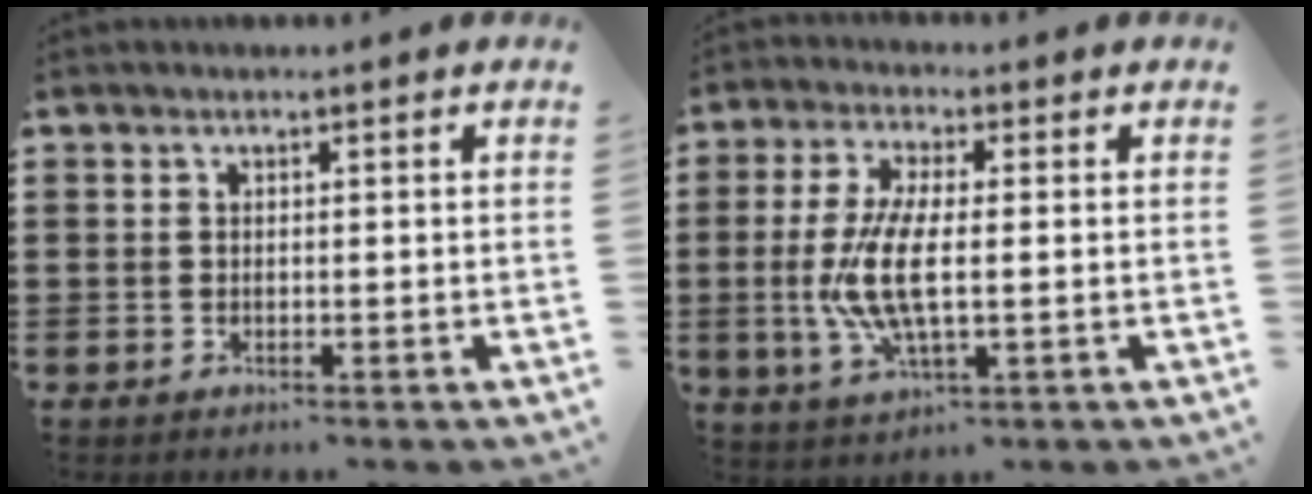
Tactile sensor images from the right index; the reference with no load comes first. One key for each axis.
{"total": 9.0, "fx": -0.7, "fy": 3.0, "fz": 8.4, "tx": -0.188, "ty": -0.011, "tz": -0.021}